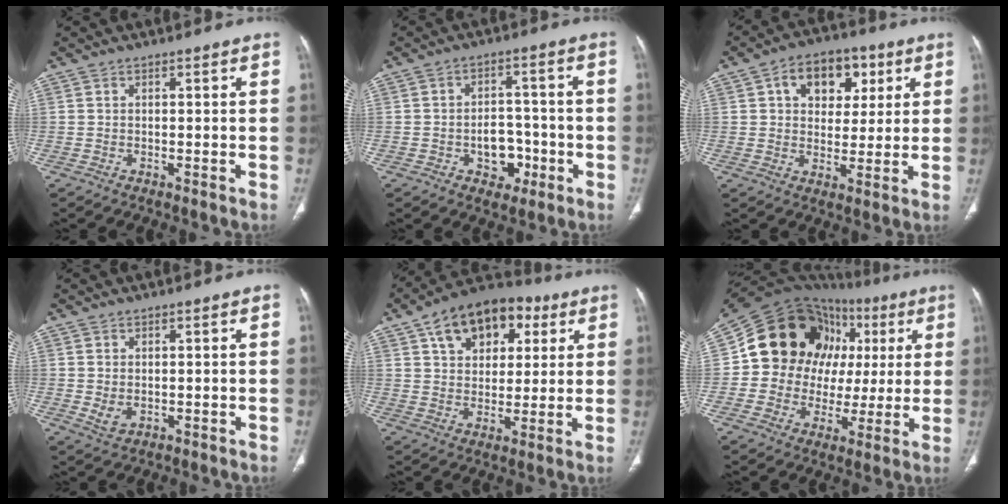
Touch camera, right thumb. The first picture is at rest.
{"total": 7.1, "force": [-2.5, 5.3, 4.1], "torque": [-0.025, 0.028, -0.032]}
{"total": 11.5, "force": [4.2, 8.1, 7.0], "torque": [-0.062, 0.000, 0.061]}
{"total": 2.8, "force": [0.0, 1.9, 2.1], "torque": [-0.038, -0.004, 0.009]}
{"total": 16.4, "force": [7.3, 10.6, 10.2], "torque": [-0.116, 0.001, 0.113]}
{"total": 22.1, "force": [5.1, 18.3, 11.3], "torque": [-0.111, 0.041, 0.092]}